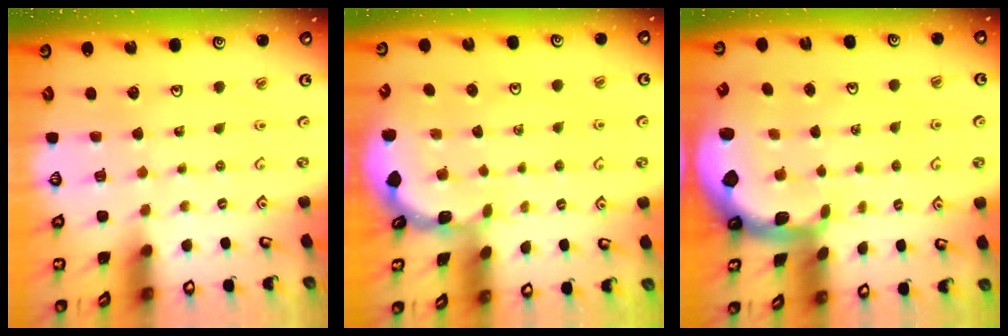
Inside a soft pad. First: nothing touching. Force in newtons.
{"total": 1.1, "press": 1.1, "slide": 0.1}
{"total": 1.8, "press": 1.7, "slide": 0.4}